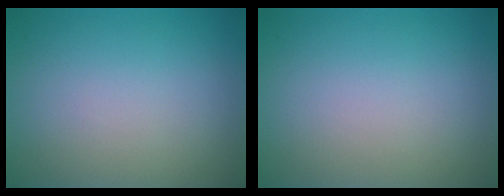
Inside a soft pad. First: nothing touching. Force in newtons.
{"total": 0.0}